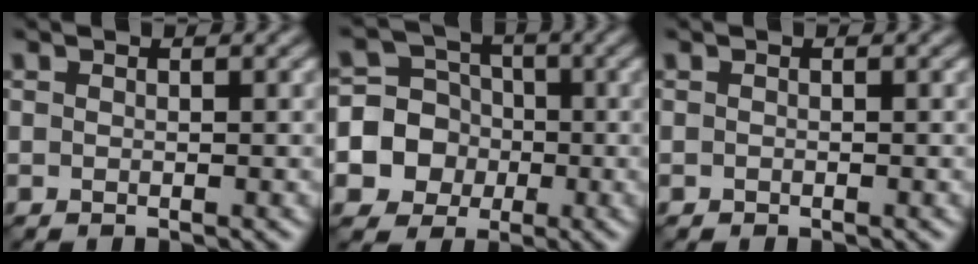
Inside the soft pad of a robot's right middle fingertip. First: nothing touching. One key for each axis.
{"total": 9.5, "fx": -2.3, "fy": 9.0, "fz": 1.8, "tx": -0.053, "ty": -0.001, "tz": -0.059}
{"total": 0.0}